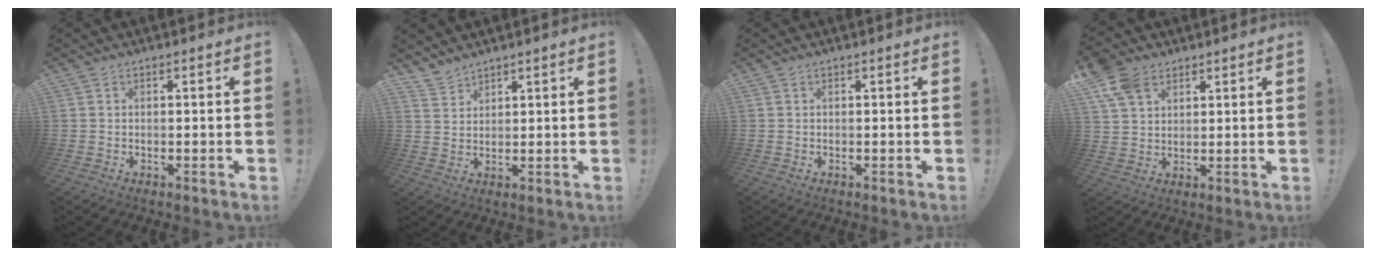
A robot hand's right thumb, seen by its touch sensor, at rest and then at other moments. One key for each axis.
{"total": 3.8, "fx": 3.6, "fy": 1.1, "fz": 0.7, "tx": -0.012, "ty": -0.026, "tz": 0.068}
{"total": 0.0}
{"total": 9.2, "fx": 5.5, "fy": 6.1, "fz": 4.1, "tx": -0.075, "ty": -0.021, "tz": 0.111}